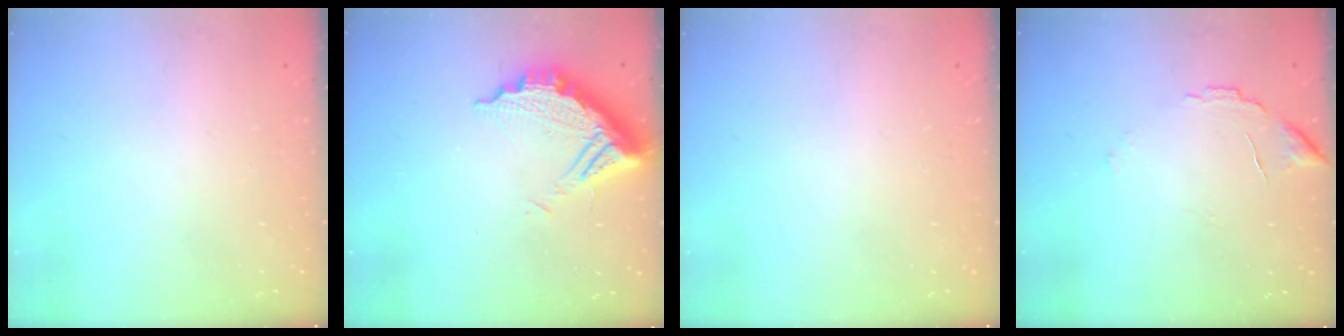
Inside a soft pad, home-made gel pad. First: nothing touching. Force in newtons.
{"total": 13.7, "press": 13.7, "slide": 1.0}
{"total": 0.0}
{"total": 9.5, "press": 9.5, "slide": 0.6}